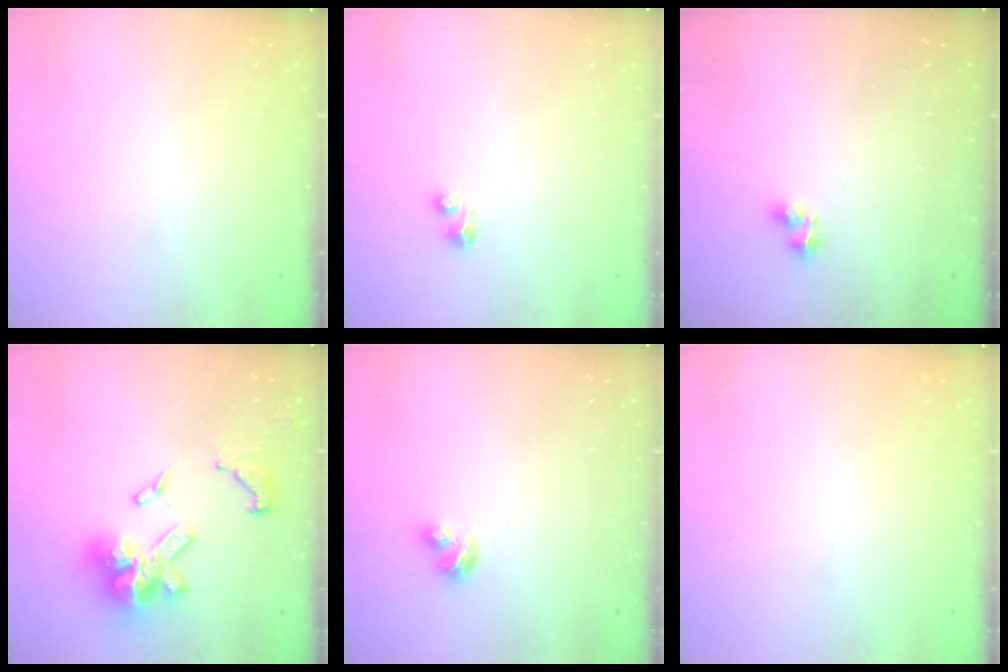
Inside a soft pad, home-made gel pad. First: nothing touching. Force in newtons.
{"total": 3.5, "press": 3.4, "slide": 0.5}
{"total": 2.8, "press": 2.7, "slide": 0.5}
{"total": 17.8, "press": 17.7, "slide": 1.7}
{"total": 2.9, "press": 2.8, "slide": 0.5}
{"total": 0.0}